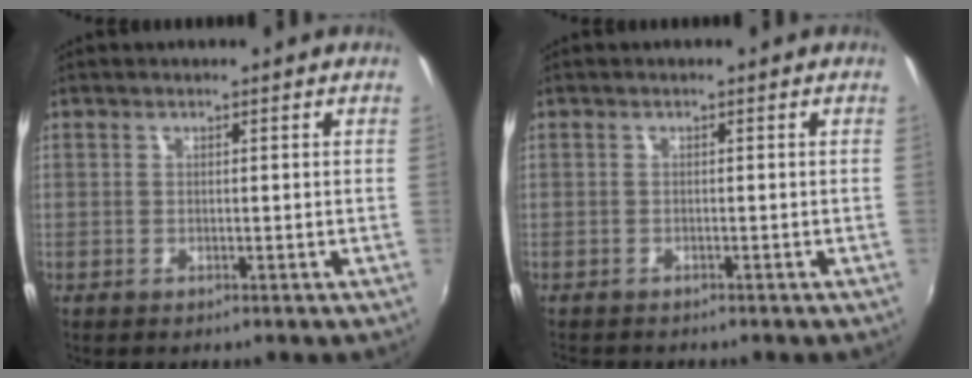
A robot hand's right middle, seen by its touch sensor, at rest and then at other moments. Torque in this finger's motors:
{"motor_torque": [1.05, -1.09, 0.14, 0.08]}